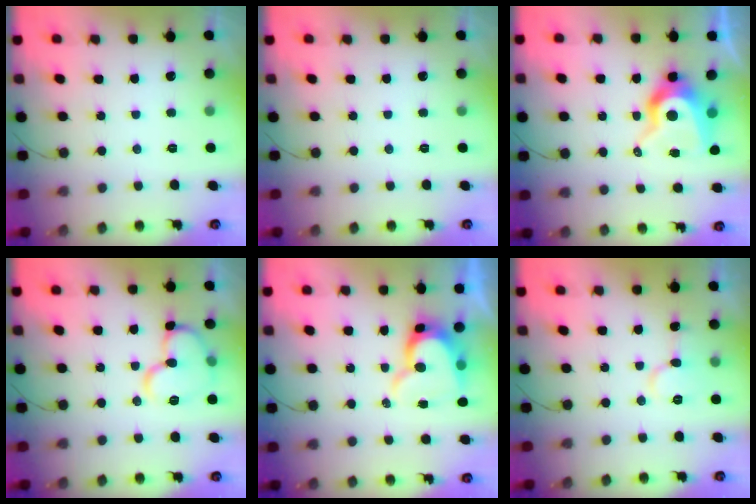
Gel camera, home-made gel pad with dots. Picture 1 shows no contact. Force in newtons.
{"total": 0.0}
{"total": 11.7, "press": 11.6, "slide": 1.1}
{"total": 12.4, "press": 12.4, "slide": 0.6}
{"total": 12.7, "press": 12.7, "slide": 1.3}
{"total": 8.1, "press": 8.1, "slide": 0.8}